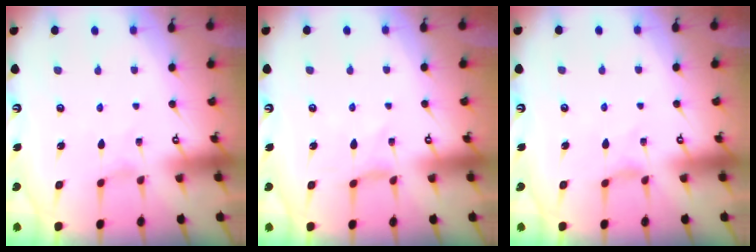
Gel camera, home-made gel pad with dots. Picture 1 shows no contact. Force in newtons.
{"total": 0.0}
{"total": 1.3, "press": 1.3, "slide": 0.2}